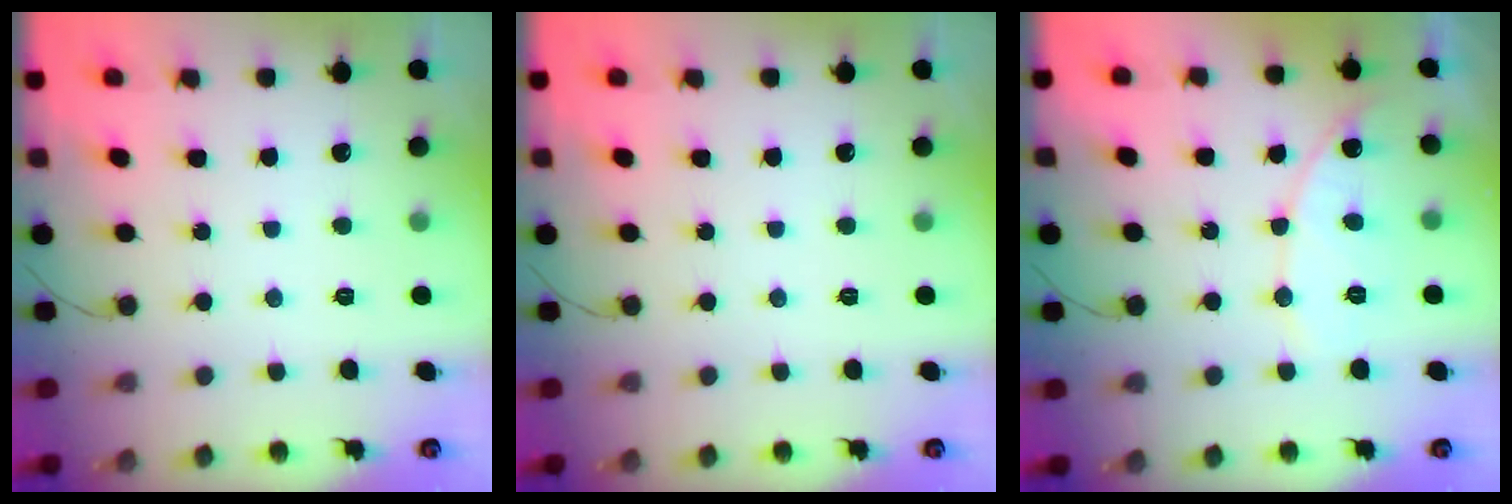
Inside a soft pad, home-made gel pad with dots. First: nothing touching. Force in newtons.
{"total": 0.0}
{"total": 9.4, "press": 9.4, "slide": 0.6}